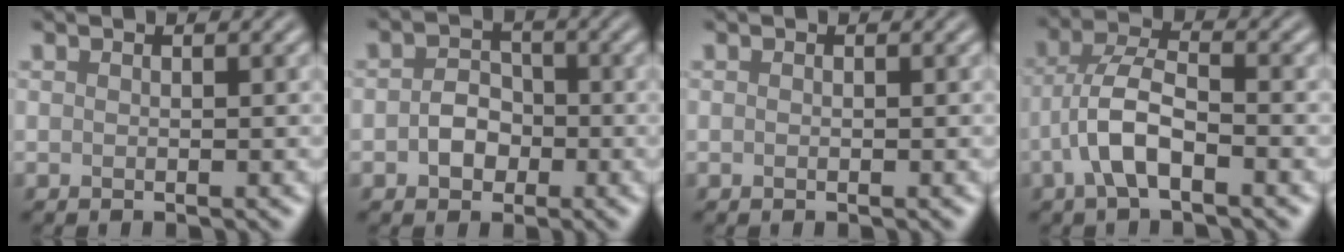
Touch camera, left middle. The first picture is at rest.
{"total": 2.7, "force": [-0.7, 2.2, 1.5], "torque": [-0.024, 0.000, -0.018]}
{"total": 0.0}
{"total": 5.1, "force": [-2.0, 1.9, 4.2], "torque": [-0.088, 0.008, -0.046]}